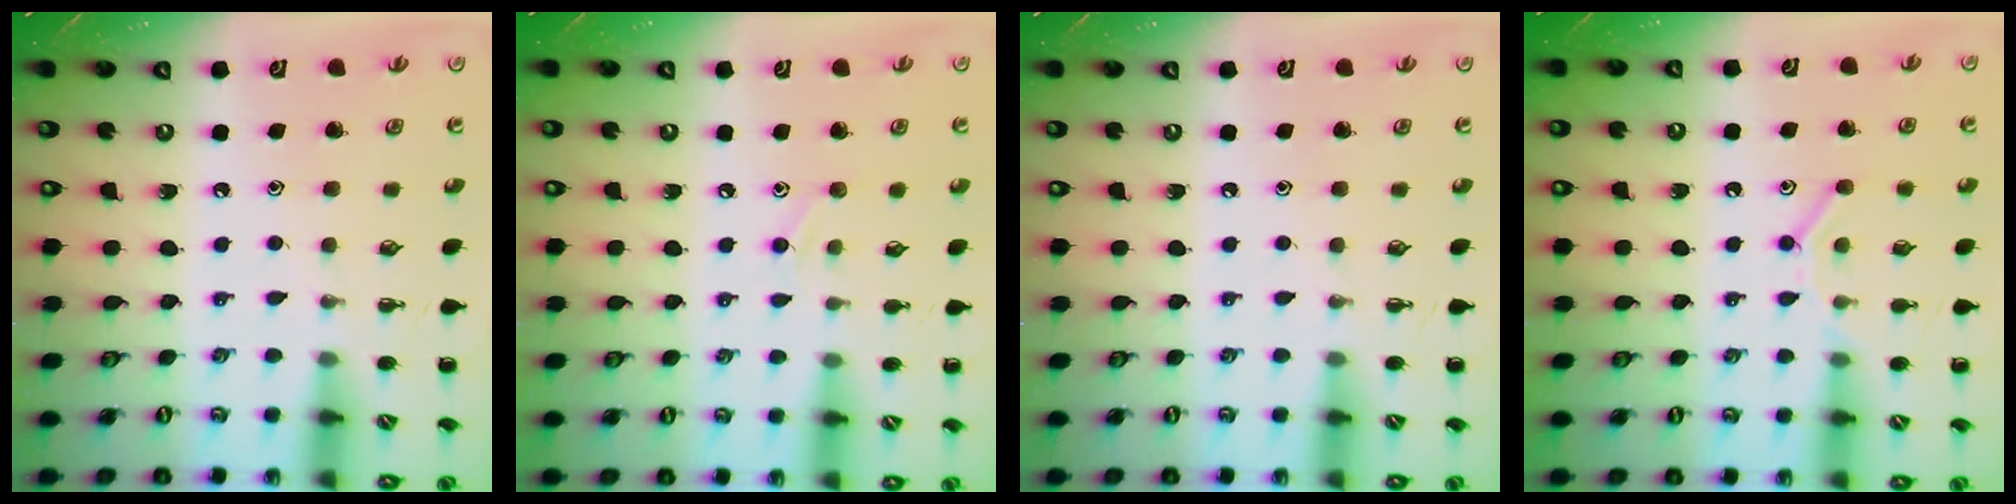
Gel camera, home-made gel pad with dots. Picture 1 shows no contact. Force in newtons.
{"total": 5.7, "press": 5.4, "slide": 1.9}
{"total": 0.0}
{"total": 9.4, "press": 9.2, "slide": 1.7}